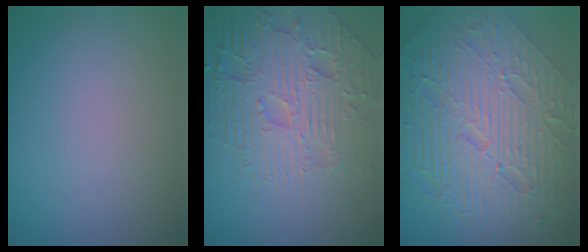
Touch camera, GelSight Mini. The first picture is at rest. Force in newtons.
{"total": 7.7, "press": 5.7, "slide": 5.2}
{"total": 11.4, "press": 7.5, "slide": 8.6}